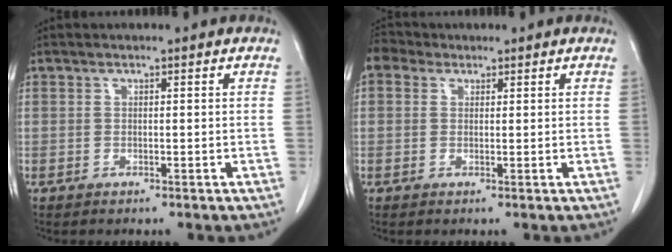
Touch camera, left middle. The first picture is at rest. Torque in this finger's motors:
{"motor_torque": [1.28, -0.86, 0.91, 0.21]}